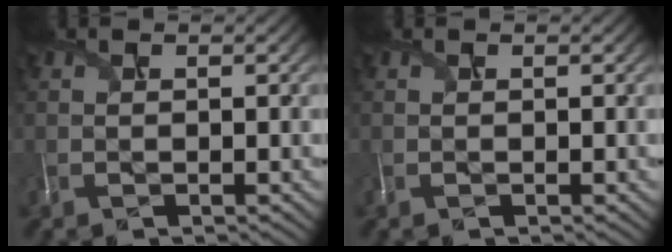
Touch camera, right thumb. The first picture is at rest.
{"total": 0.0}